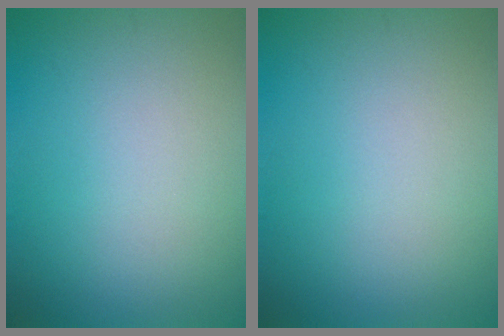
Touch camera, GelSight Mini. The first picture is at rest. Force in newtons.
{"total": 0.0}